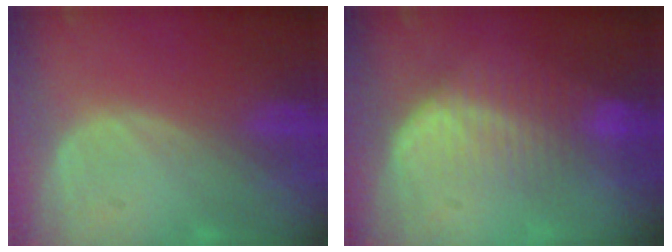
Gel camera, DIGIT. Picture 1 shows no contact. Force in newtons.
{"total": 7.2, "press": 6.6, "slide": 2.8}